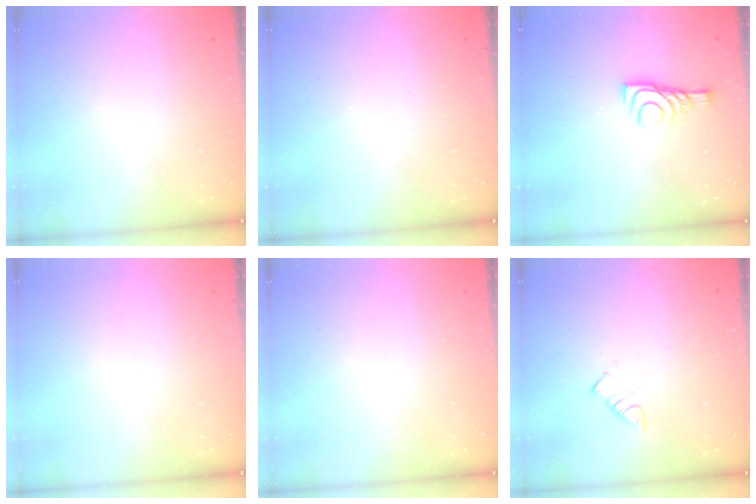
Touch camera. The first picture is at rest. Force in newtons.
{"total": 0.0}
{"total": 9.2, "press": 9.2, "slide": 0.2}
{"total": 1.6, "press": 1.6, "slide": 0.1}
{"total": 1.5, "press": 1.5, "slide": 0.1}
{"total": 2.9, "press": 2.9, "slide": 0.5}